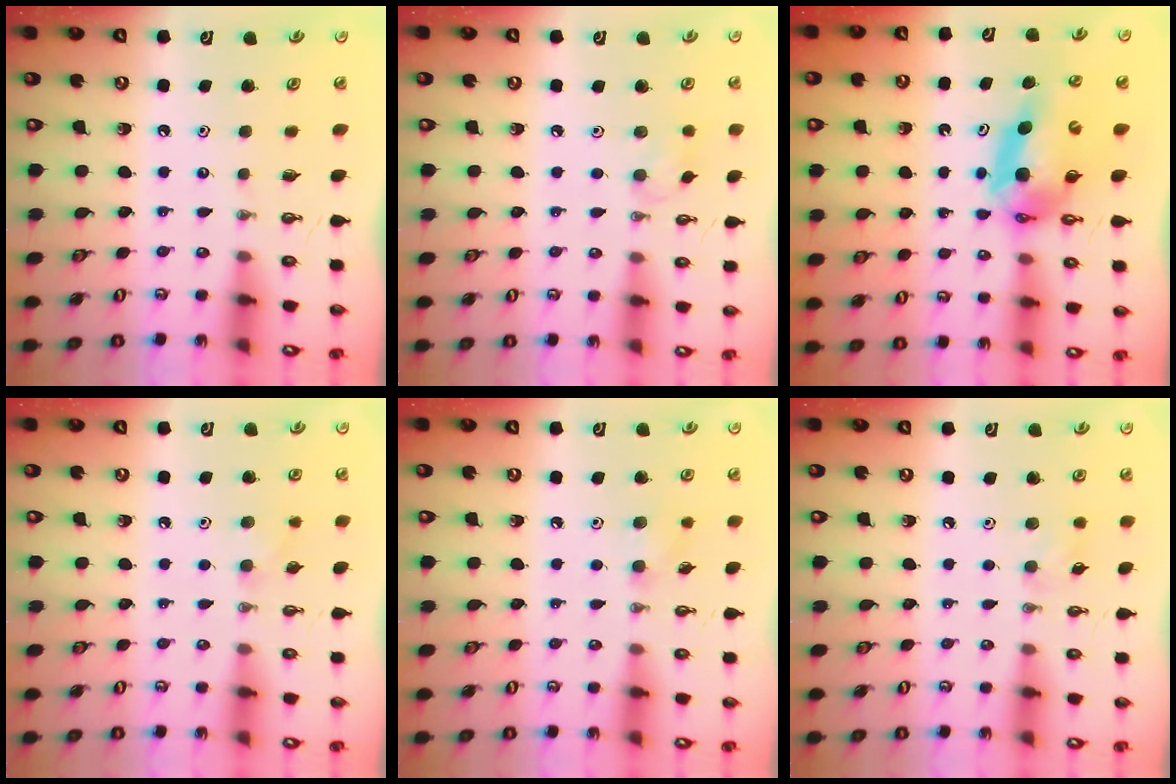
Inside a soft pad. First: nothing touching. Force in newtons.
{"total": 5.6, "press": 5.5, "slide": 1.3}
{"total": 9.8, "press": 9.8, "slide": 1.0}
{"total": 7.2, "press": 6.6, "slide": 3.0}
{"total": 6.4, "press": 6.2, "slide": 1.4}
{"total": 6.7, "press": 6.4, "slide": 2.1}